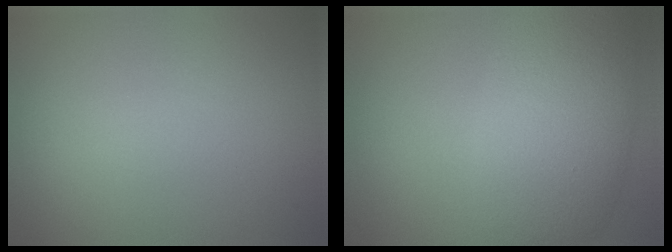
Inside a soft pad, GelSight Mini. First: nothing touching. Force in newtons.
{"total": 8.0, "press": 8.0, "slide": 0.3}